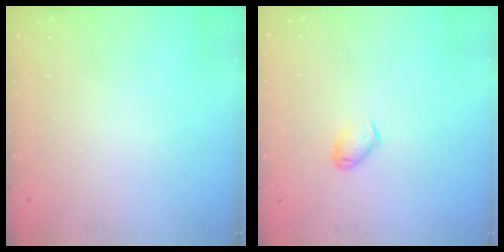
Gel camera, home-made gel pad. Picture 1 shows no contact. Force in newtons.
{"total": 4.4, "press": 4.3, "slide": 0.9}